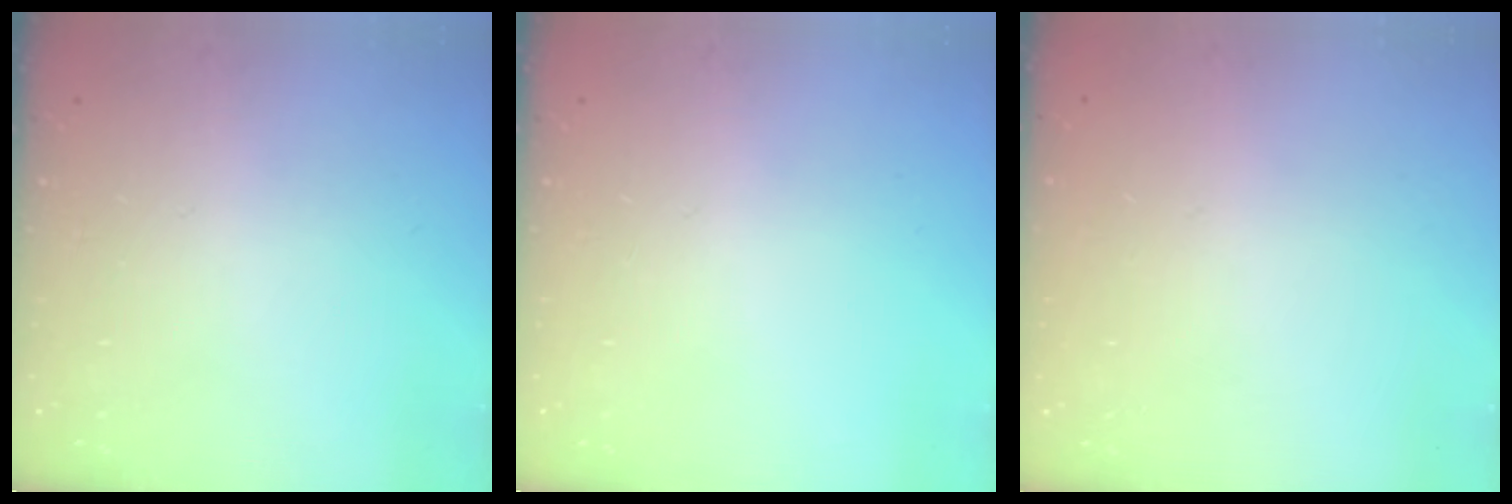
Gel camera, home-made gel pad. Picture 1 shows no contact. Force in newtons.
{"total": 0.0}
{"total": 0.0}